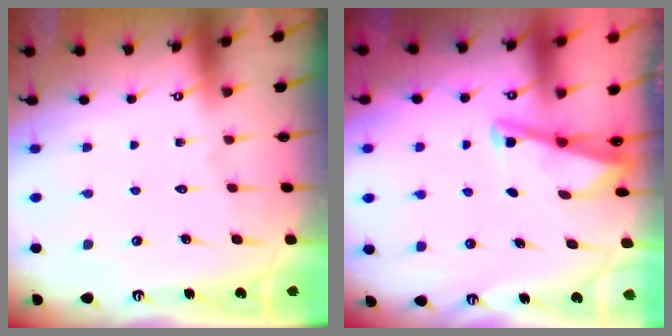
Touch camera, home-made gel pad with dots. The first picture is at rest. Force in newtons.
{"total": 2.9, "press": 2.9, "slide": 0.4}